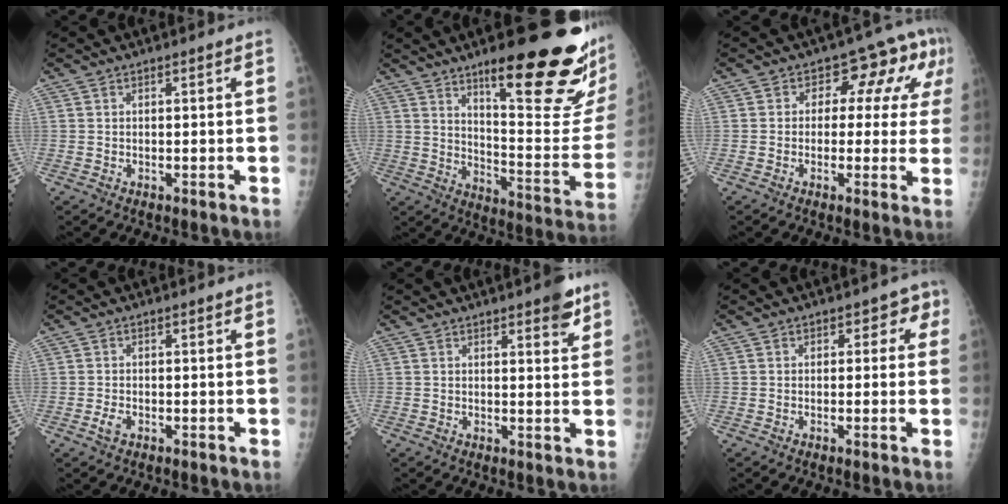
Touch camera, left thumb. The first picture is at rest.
{"total": 26.3, "force": [15.4, 5.7, 20.5], "torque": [-0.239, -0.084, 0.234]}
{"total": 10.8, "force": [2.8, 6.9, 7.8], "torque": [-0.040, 0.024, 0.025]}
{"total": 1.8, "force": [-0.8, 1.1, 1.2], "torque": [-0.025, 0.000, -0.017]}
{"total": 4.7, "force": [2.9, 1.5, 3.3], "torque": [-0.031, -0.014, 0.032]}
{"total": 3.1, "force": [0.7, 2.6, 1.6], "torque": [0.021, 0.007, -0.005]}